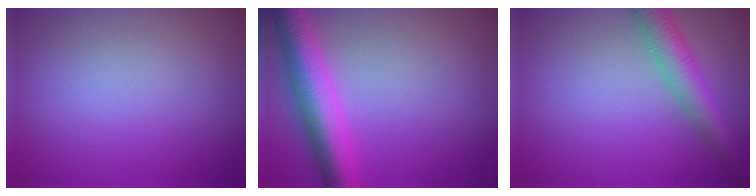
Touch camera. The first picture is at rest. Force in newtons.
{"total": 6.8, "press": 6.8, "slide": 0.2}
{"total": 4.3, "press": 4.3, "slide": 0.1}